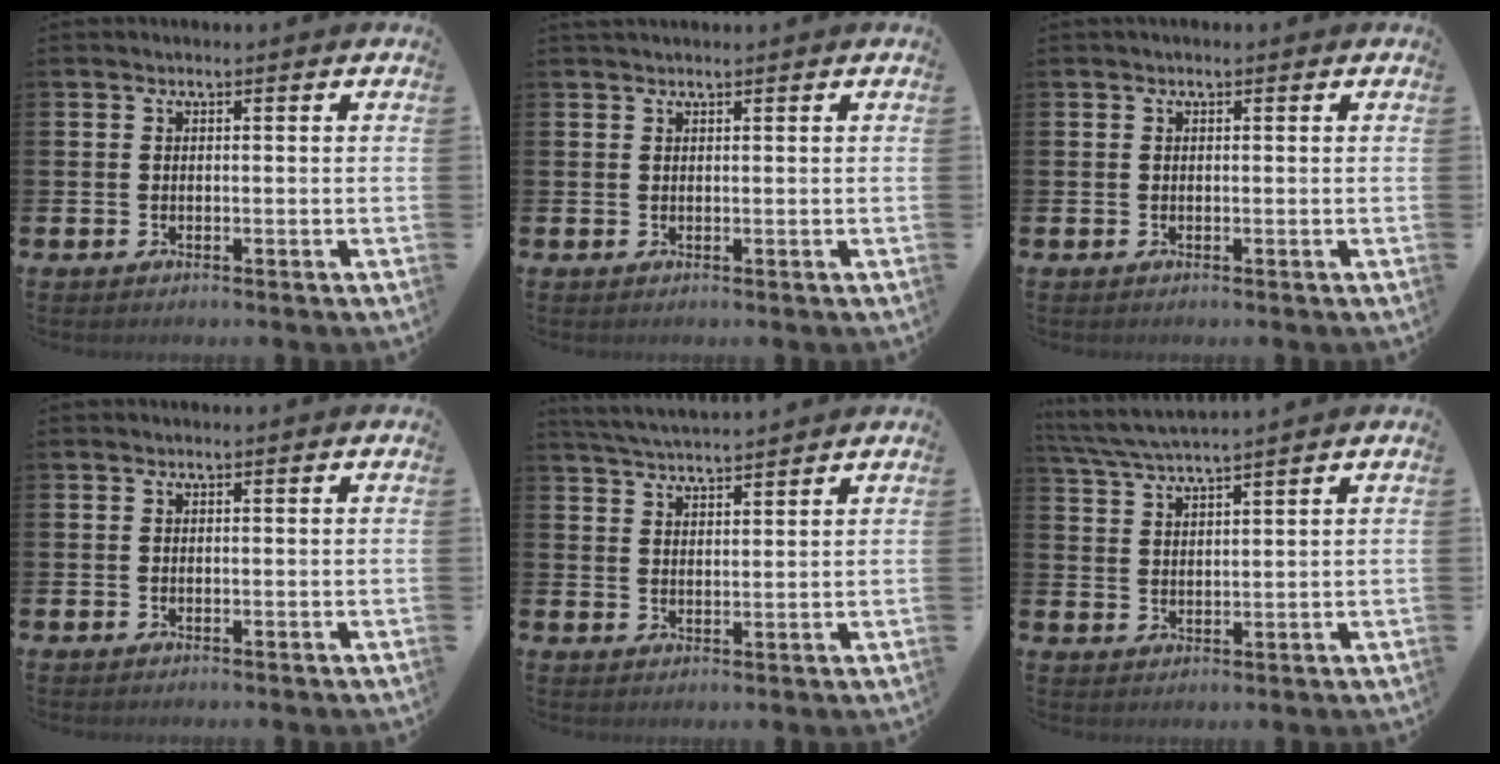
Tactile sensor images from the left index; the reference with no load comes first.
{"total": 0.8, "force": [0.8, 0.0, 0.1], "torque": [0.003, -0.001, 0.012]}
{"total": 0.0}
{"total": 0.0}
{"total": 4.2, "force": [4.2, 0.1, 0.3], "torque": [-0.012, -0.026, 0.074]}
{"total": 4.5, "force": [4.3, -0.3, 1.1], "torque": [-0.036, -0.021, 0.076]}